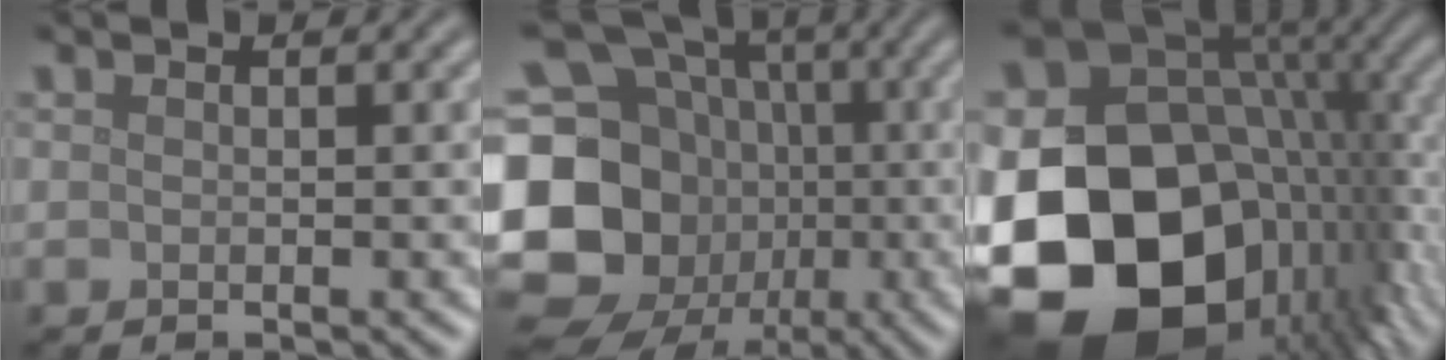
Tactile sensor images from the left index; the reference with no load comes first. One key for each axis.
{"total": 21.5, "fx": -4.0, "fy": 19.1, "fz": 8.9, "tx": -0.213, "ty": 0.000, "tz": -0.110}
{"total": 21.1, "fx": -5.1, "fy": 16.0, "fz": 12.7, "tx": -0.271, "ty": -0.021, "tz": -0.084}